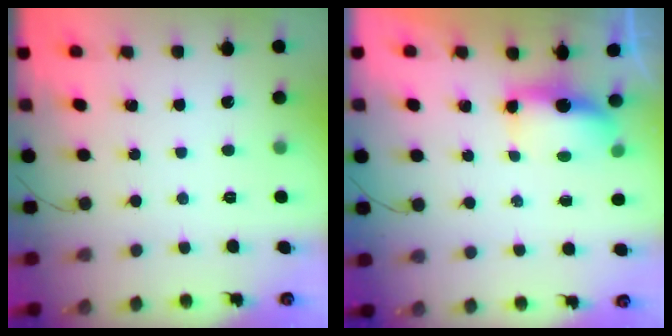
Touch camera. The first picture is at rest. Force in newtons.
{"total": 6.5, "press": 6.4, "slide": 0.4}